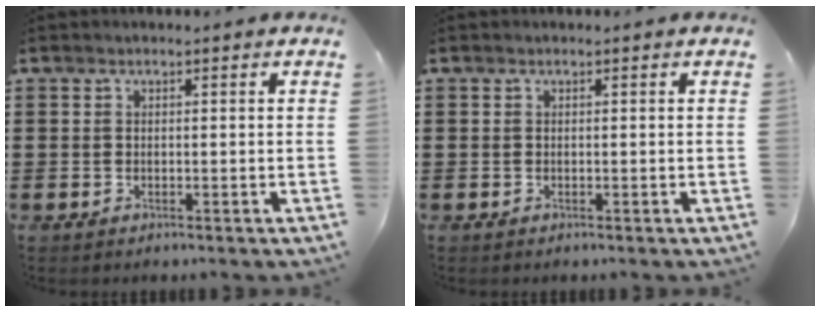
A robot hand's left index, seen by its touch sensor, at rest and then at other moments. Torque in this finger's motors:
{"motor_torque": [0.00, 0.00, 0.00, -0.01]}